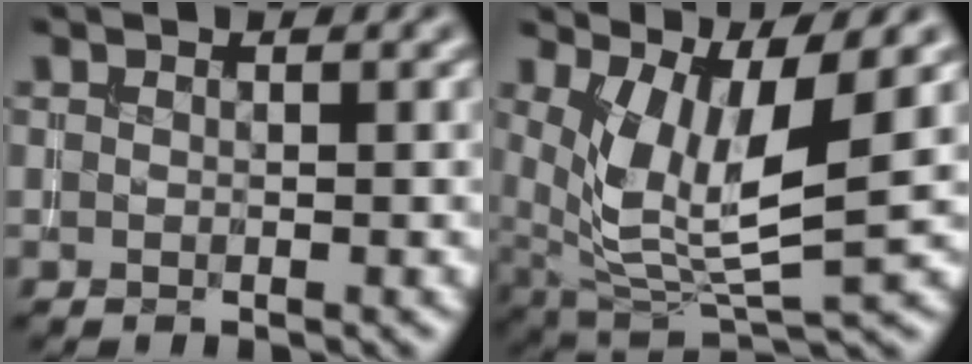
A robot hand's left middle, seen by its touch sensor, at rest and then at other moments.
{"total": 8.4, "force": [2.4, 3.0, 7.5], "torque": [-0.153, -0.014, 0.051]}